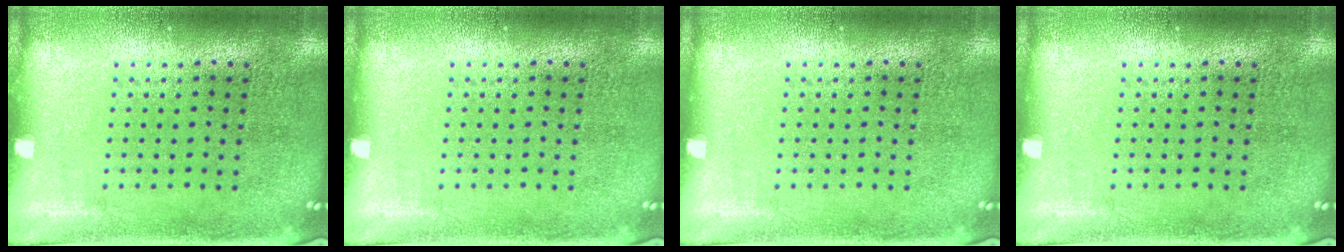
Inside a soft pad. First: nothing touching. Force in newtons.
{"total": 0.0}
{"total": 0.0}
{"total": 0.0}